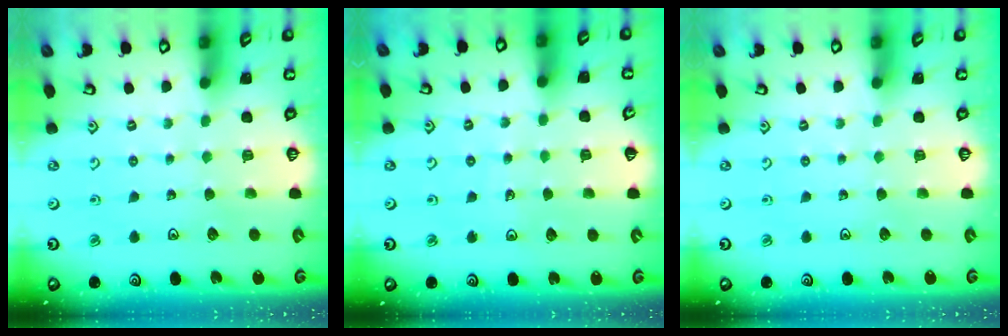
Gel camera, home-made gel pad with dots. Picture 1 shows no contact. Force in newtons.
{"total": 4.7, "press": 4.7, "slide": 0.4}
{"total": 0.0}